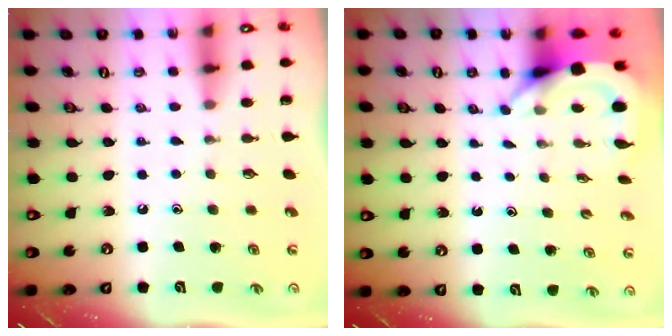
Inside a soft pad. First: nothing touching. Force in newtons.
{"total": 4.1, "press": 4.1, "slide": 0.3}